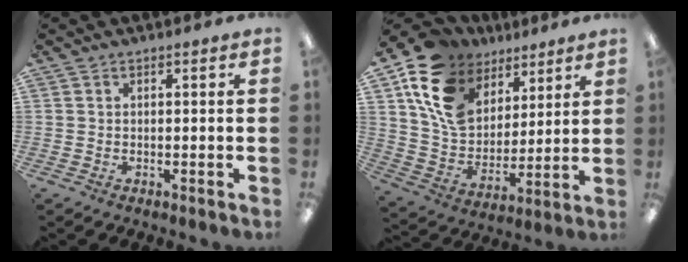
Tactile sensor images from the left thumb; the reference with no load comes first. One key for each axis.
{"total": 16.3, "fx": 9.5, "fy": 11.1, "fz": 7.2, "tx": -0.157, "ty": -0.040, "tz": 0.186}